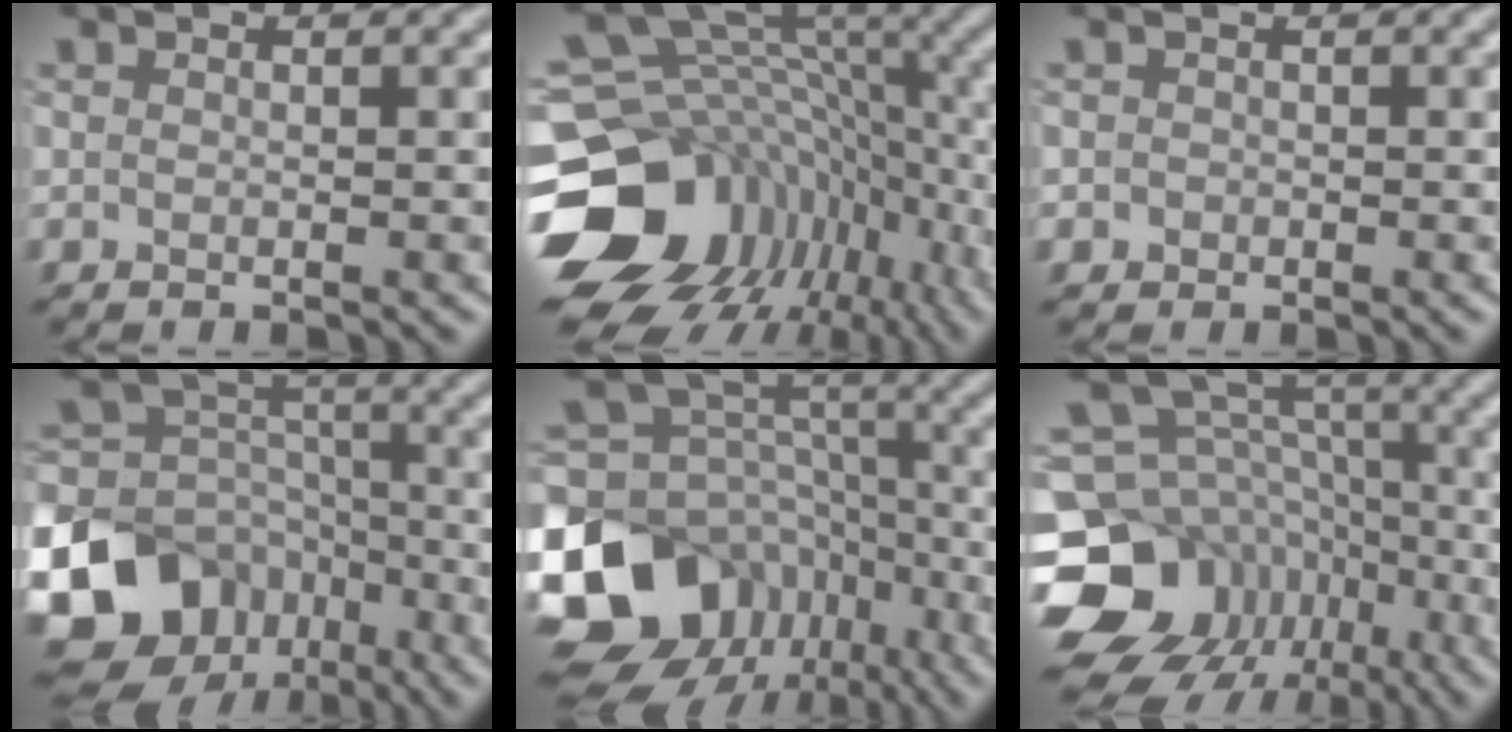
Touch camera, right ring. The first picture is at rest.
{"total": 15.7, "force": [-3.3, 12.1, 9.4], "torque": [-0.199, -0.028, -0.028]}
{"total": 1.1, "force": [-0.1, 1.1, 0.0], "torque": [0.013, 0.002, -0.007]}
{"total": 16.3, "force": [-8.2, 12.8, 5.7], "torque": [-0.161, -0.016, -0.140]}
{"total": 16.2, "force": [-7.7, 12.5, 6.9], "torque": [-0.166, -0.001, -0.110]}
{"total": 14.3, "force": [-6.5, 11.6, 5.2], "torque": [-0.128, 0.008, -0.100]}